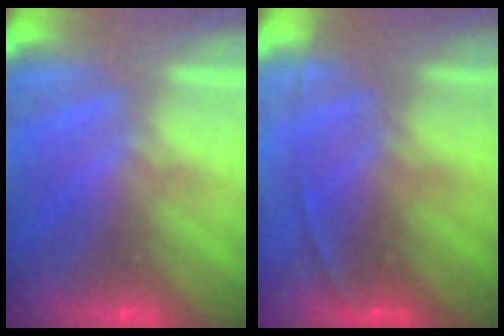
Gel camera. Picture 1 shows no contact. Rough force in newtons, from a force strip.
{"total": 1.8}